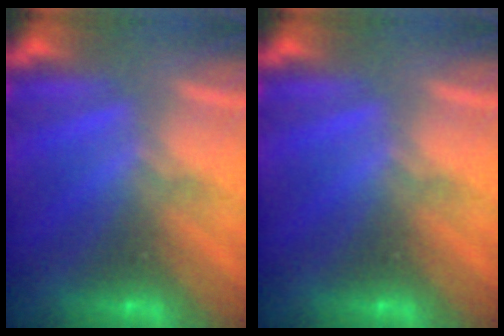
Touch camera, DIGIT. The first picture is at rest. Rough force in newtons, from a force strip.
{"total": 0.0}